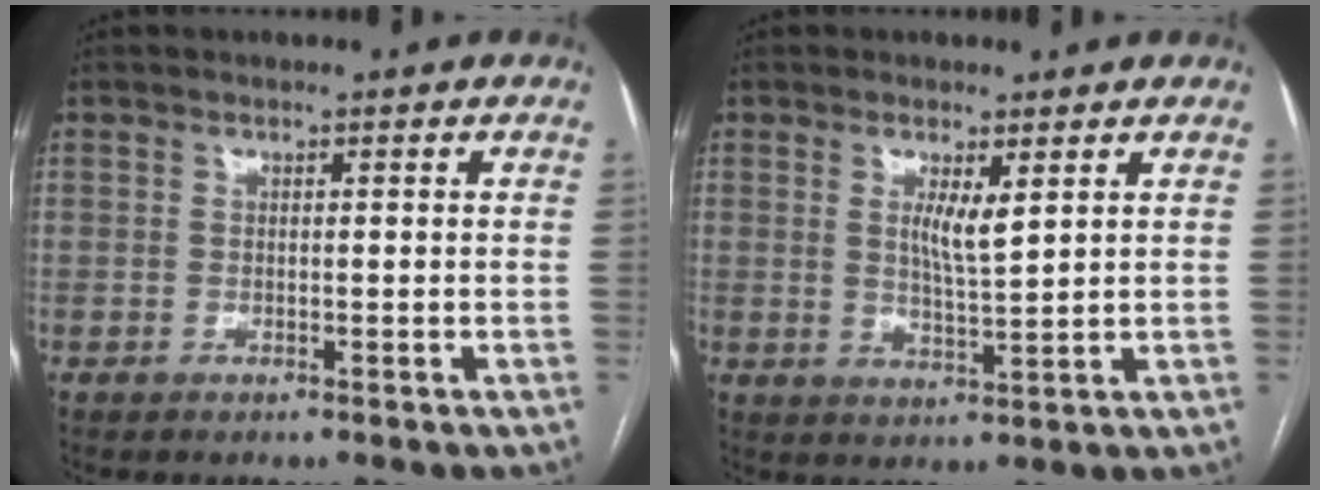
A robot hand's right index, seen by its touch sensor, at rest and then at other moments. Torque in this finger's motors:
{"motor_torque": [0.69, 0.43, 0.16, 0.07]}